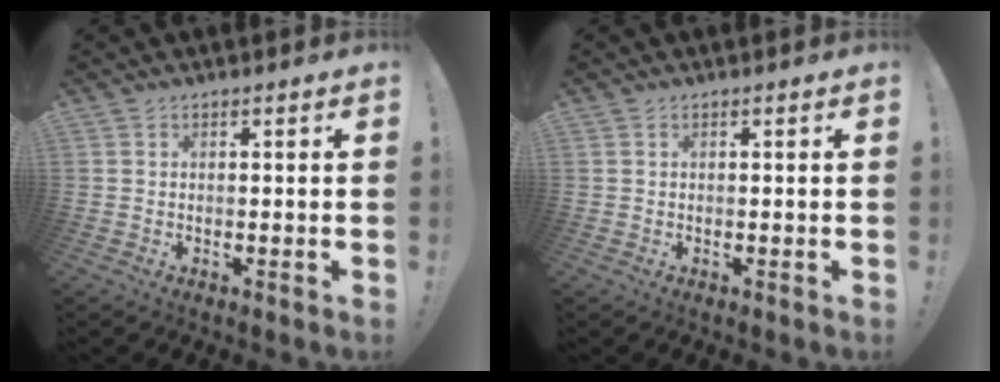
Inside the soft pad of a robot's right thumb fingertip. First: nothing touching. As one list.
[{"total": 0.0}]